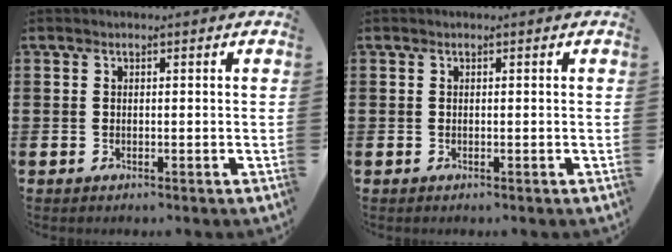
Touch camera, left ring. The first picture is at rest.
{"total": 0.0}